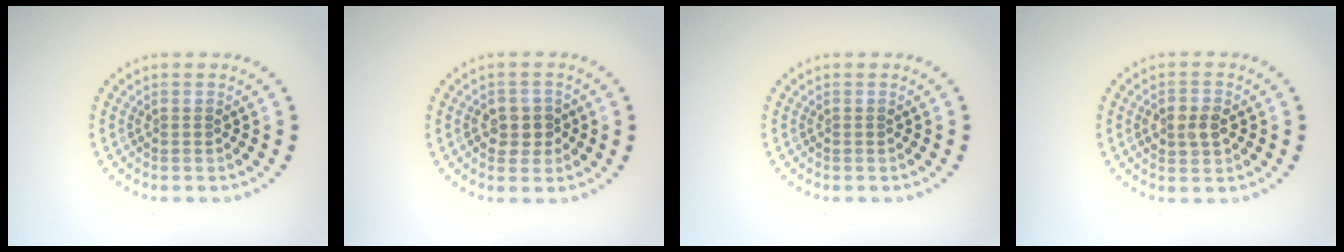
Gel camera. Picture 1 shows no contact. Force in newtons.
{"total": 2.5, "press": 2.5, "slide": 0.4}
{"total": 0.0}
{"total": 2.4, "press": 2.4, "slide": 0.2}